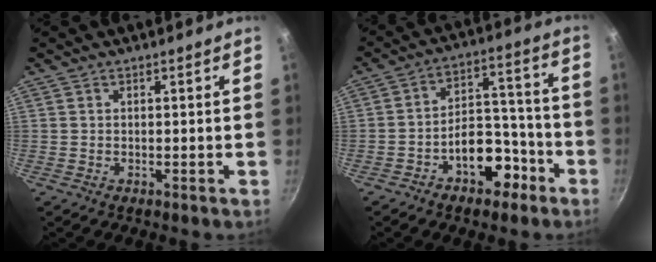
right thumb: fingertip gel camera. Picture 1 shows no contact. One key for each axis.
{"total": 11.2, "fx": -5.9, "fy": 6.8, "fz": 6.7, "tx": -0.057, "ty": 0.074, "tz": -0.080}